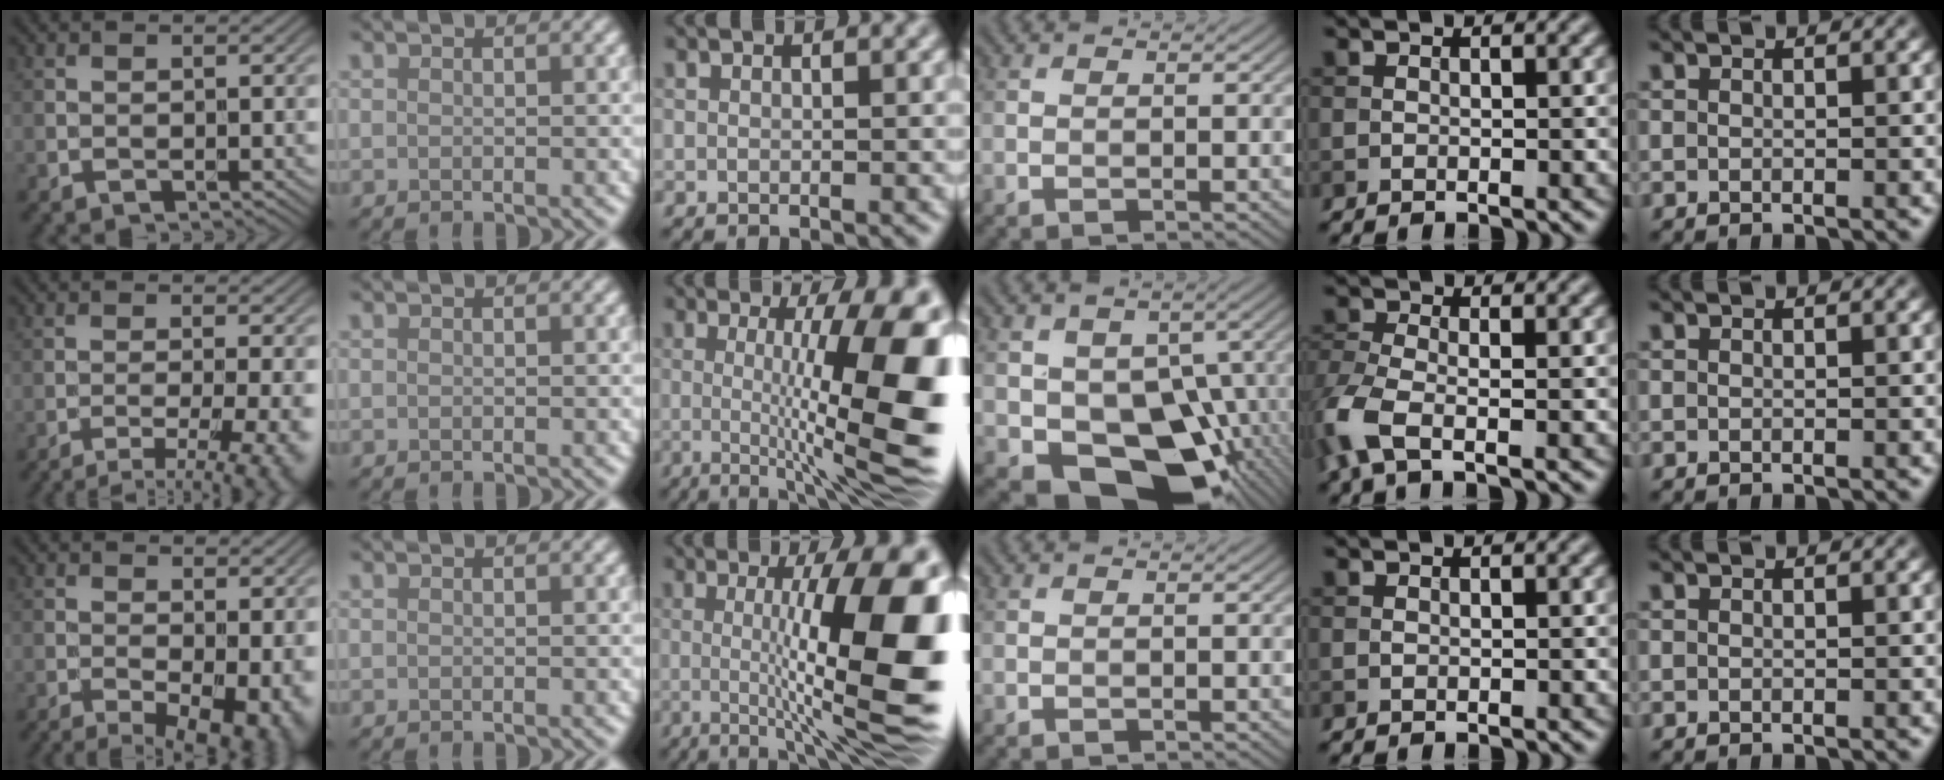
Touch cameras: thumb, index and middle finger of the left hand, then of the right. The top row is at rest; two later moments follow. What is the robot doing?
{"motion": "unscrew", "object": "dispenser bottle"}